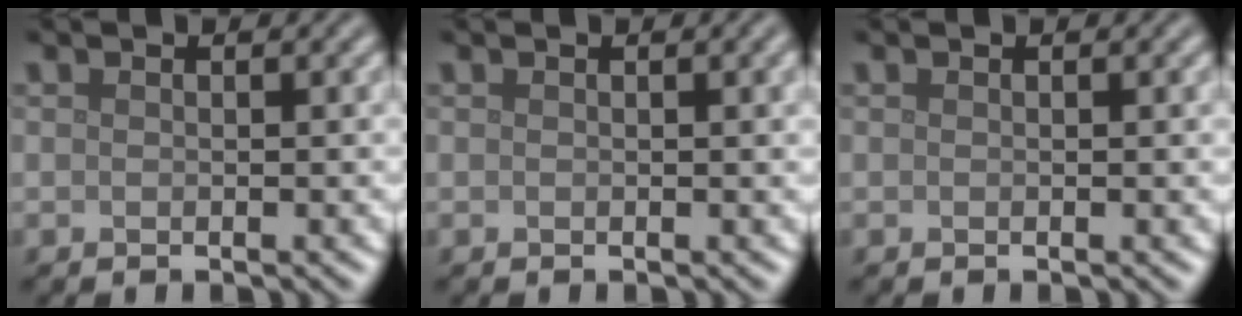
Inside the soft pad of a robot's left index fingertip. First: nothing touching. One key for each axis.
{"total": 1.1, "fx": 0.3, "fy": 0.3, "fz": 1.1, "tx": -0.012, "ty": 0.004, "tz": 0.004}
{"total": 0.0}